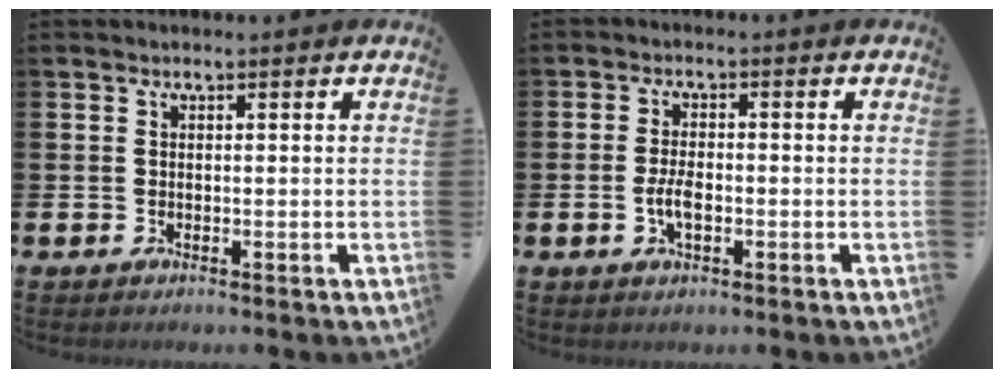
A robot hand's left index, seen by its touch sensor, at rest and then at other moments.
{"total": 3.2, "force": [-0.8, 1.3, 2.8], "torque": [-0.040, -0.003, -0.017]}